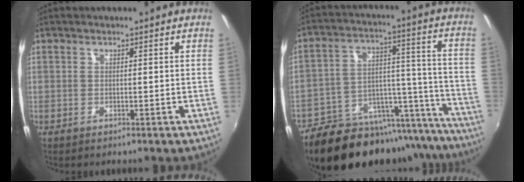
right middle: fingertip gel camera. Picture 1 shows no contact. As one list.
[{"total": 26.2, "force": [-20.6, 11.6, 11.4], "torque": [-0.191, 0.041, -0.262]}]